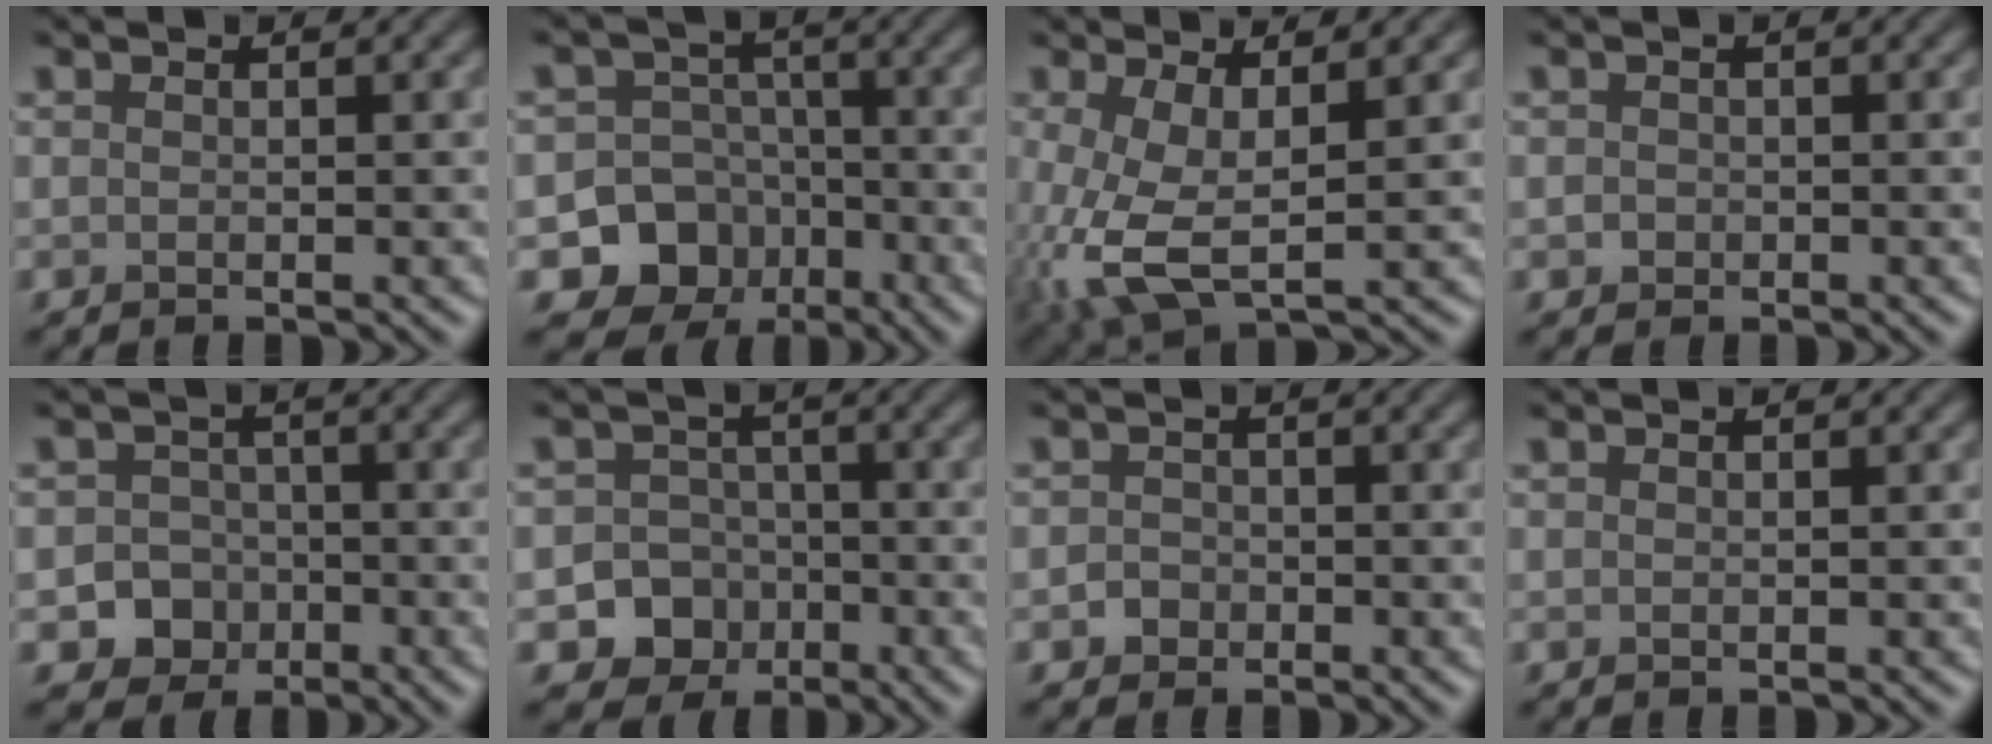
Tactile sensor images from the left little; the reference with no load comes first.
{"total": 9.0, "force": [-4.1, 7.9, 1.5], "torque": [-0.006, -0.014, -0.095]}
{"total": 6.4, "force": [-0.8, 2.8, 5.7], "torque": [-0.146, -0.010, -0.015]}
{"total": 0.7, "force": [-0.2, 0.6, 0.2], "torque": [0.000, -0.004, -0.005]}
{"total": 5.3, "force": [-2.3, 4.6, 1.0], "torque": [0.020, -0.007, -0.056]}
{"total": 7.0, "force": [-3.1, 6.2, 1.2], "torque": [0.011, -0.013, -0.071]}
{"total": 1.3, "force": [-0.6, 1.2, 0.3], "torque": [0.003, 0.002, -0.014]}
{"total": 0.0}